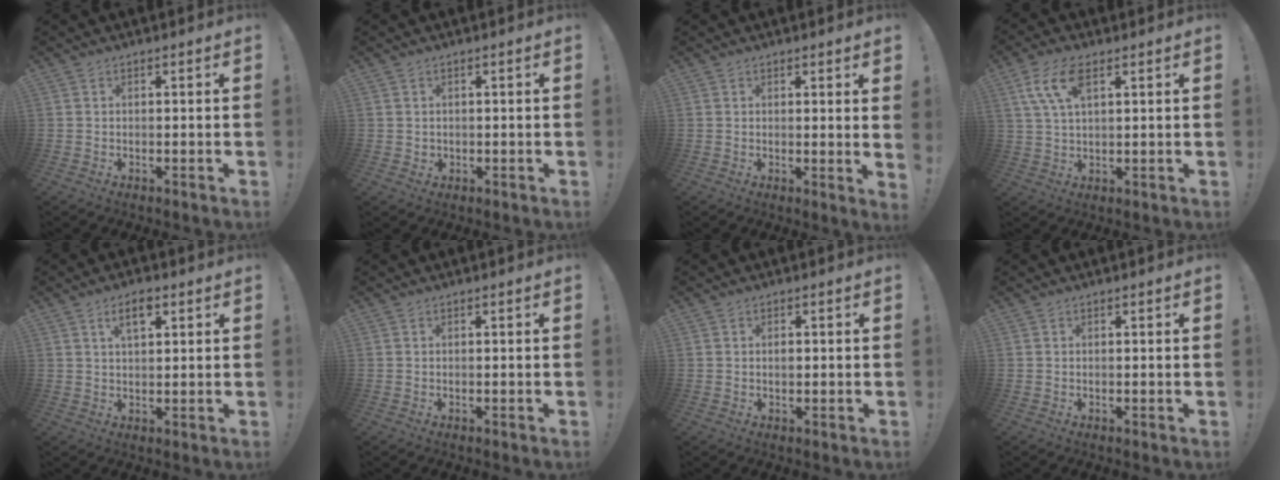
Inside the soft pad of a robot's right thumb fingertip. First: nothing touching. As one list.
[{"total": 1.1, "force": [0.4, 1.0, 0.2], "torque": [-0.002, -0.002, 0.006]}, {"total": 2.4, "force": [1.0, -0.5, 2.2], "torque": [-0.026, -0.014, 0.014]}, {"total": 9.3, "force": [4.0, 4.0, 7.5], "torque": [-0.145, -0.002, 0.075]}, {"total": 5.0, "force": [2.4, 2.3, 3.8], "torque": [-0.058, -0.002, 0.037]}, {"total": 0.0}, {"total": 1.0, "force": [-0.3, 0.5, 0.9], "torque": [-0.015, 0.003, -0.006]}, {"total": 0.0}]